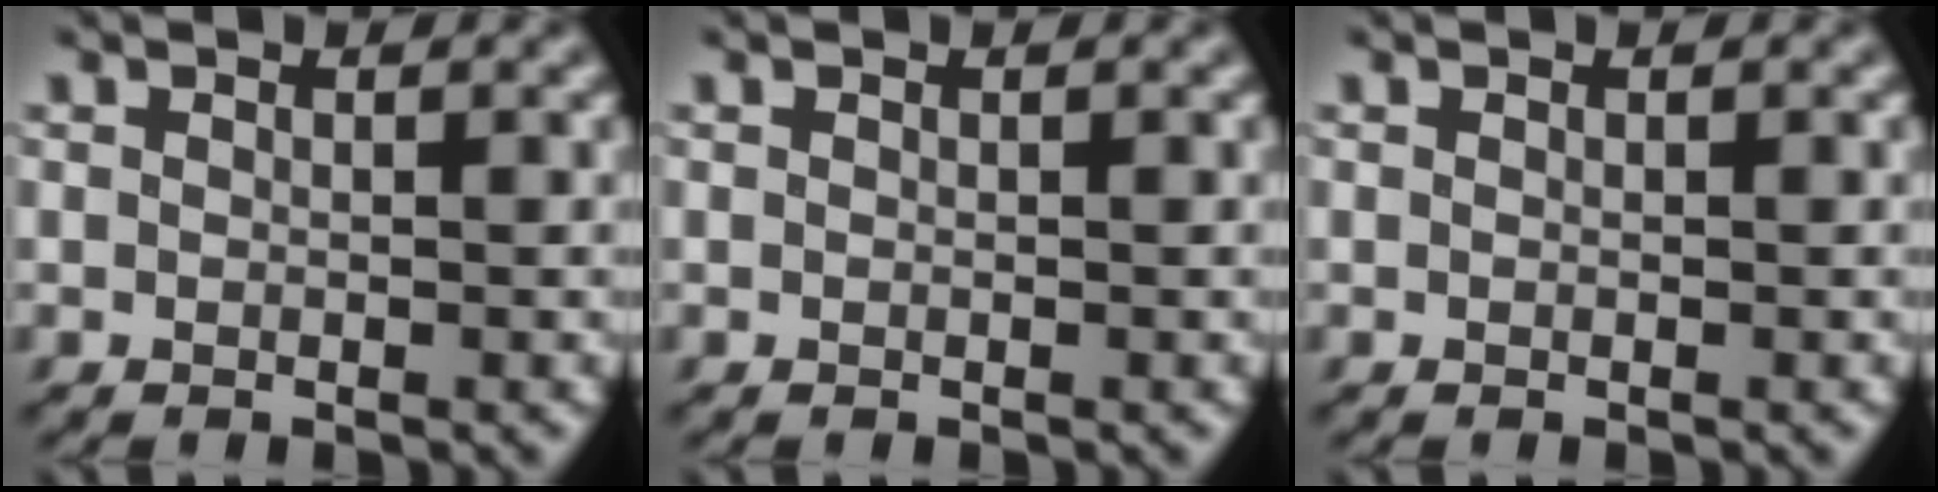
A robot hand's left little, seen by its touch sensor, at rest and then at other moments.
{"total": 0.0}
{"total": 0.0}